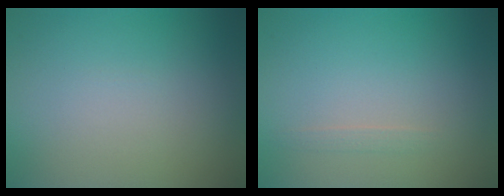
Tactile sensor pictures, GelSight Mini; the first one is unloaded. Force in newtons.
{"total": 0.6, "press": 0.6, "slide": 0.0}